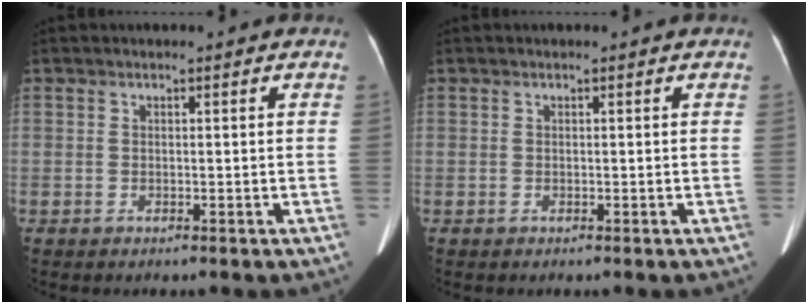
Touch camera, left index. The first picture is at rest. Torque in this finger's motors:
{"motor_torque": [0.03, 0.07, 0.01, 0.01]}